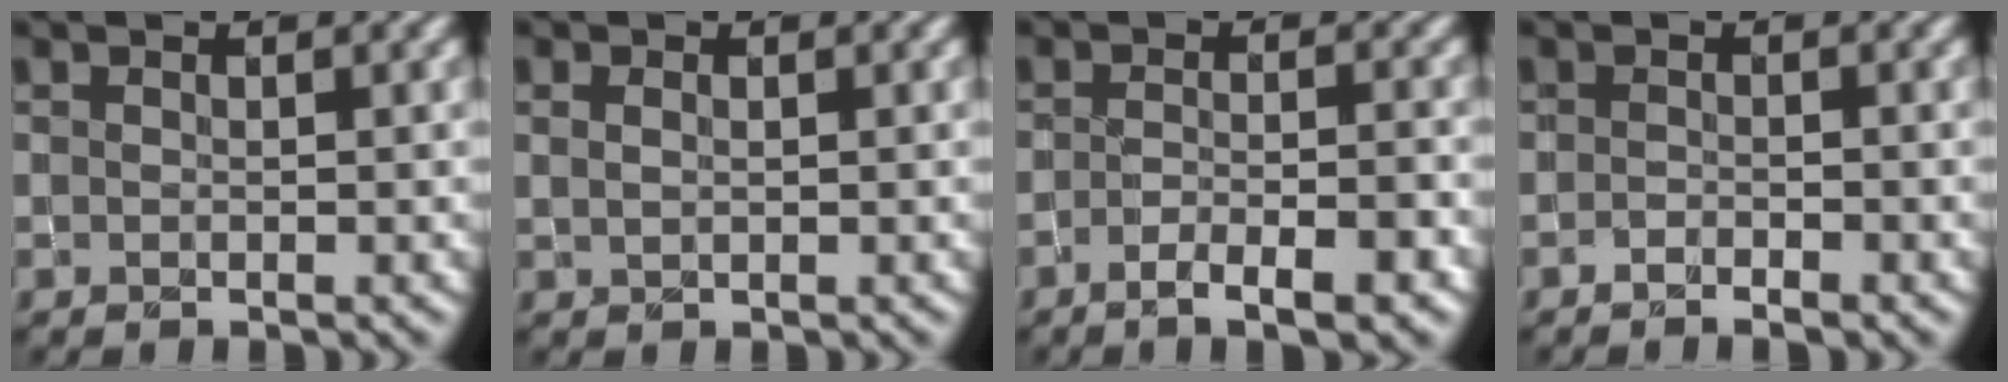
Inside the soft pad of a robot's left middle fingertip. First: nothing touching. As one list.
[{"total": 1.0, "force": [0.3, 0.6, 0.7], "torque": [-0.018, -0.001, 0.009]}, {"total": 3.9, "force": [-2.1, 0.9, 3.2], "torque": [-0.053, 0.000, -0.035]}, {"total": 1.1, "force": [-0.9, 0.2, 0.6], "torque": [-0.014, 0.000, -0.017]}]